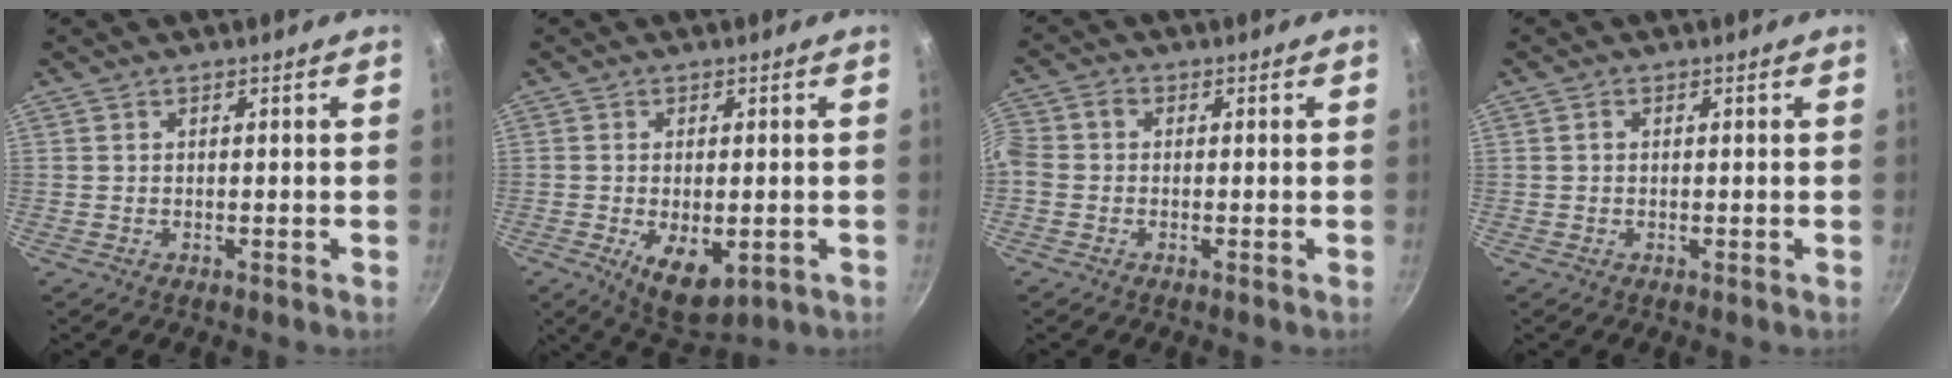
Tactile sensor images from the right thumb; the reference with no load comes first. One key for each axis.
{"total": 8.5, "fx": -2.4, "fy": 4.3, "fz": 6.9, "tx": -0.095, "ty": -0.009, "tz": -0.021}
{"total": 5.1, "fx": -0.8, "fy": 4.0, "fz": 3.0, "tx": -0.076, "ty": 0.016, "tz": -0.033}
{"total": 0.9, "fx": 0.1, "fy": 0.8, "fz": 0.5, "tx": -0.007, "ty": 0.005, "tz": 0.000}